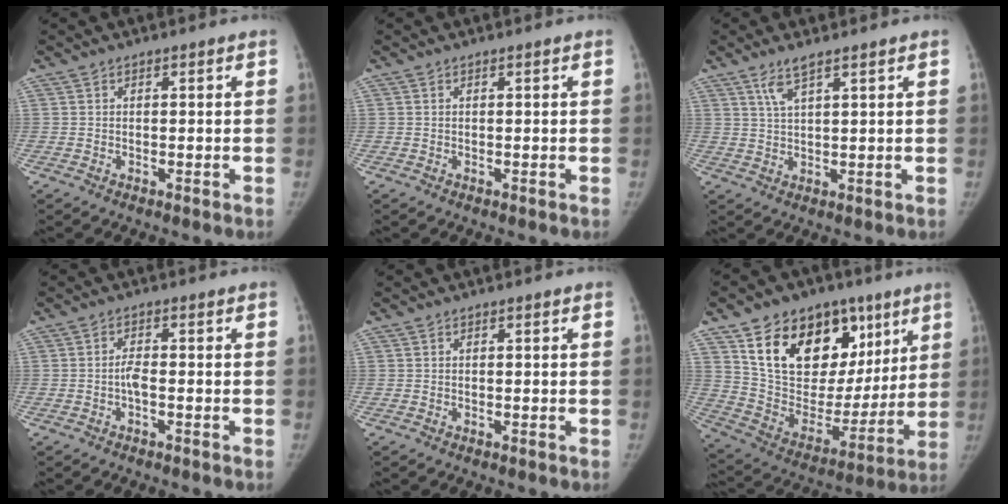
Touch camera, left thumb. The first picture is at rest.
{"total": 0.0}
{"total": 4.1, "force": [2.8, 0.6, 2.9], "torque": [-0.066, -0.010, 0.062]}
{"total": 1.9, "force": [-0.6, 0.5, 1.7], "torque": [-0.034, 0.004, -0.013]}
{"total": 0.0}
{"total": 26.0, "force": [12.6, 17.1, 15.0], "torque": [-0.198, -0.006, 0.225]}